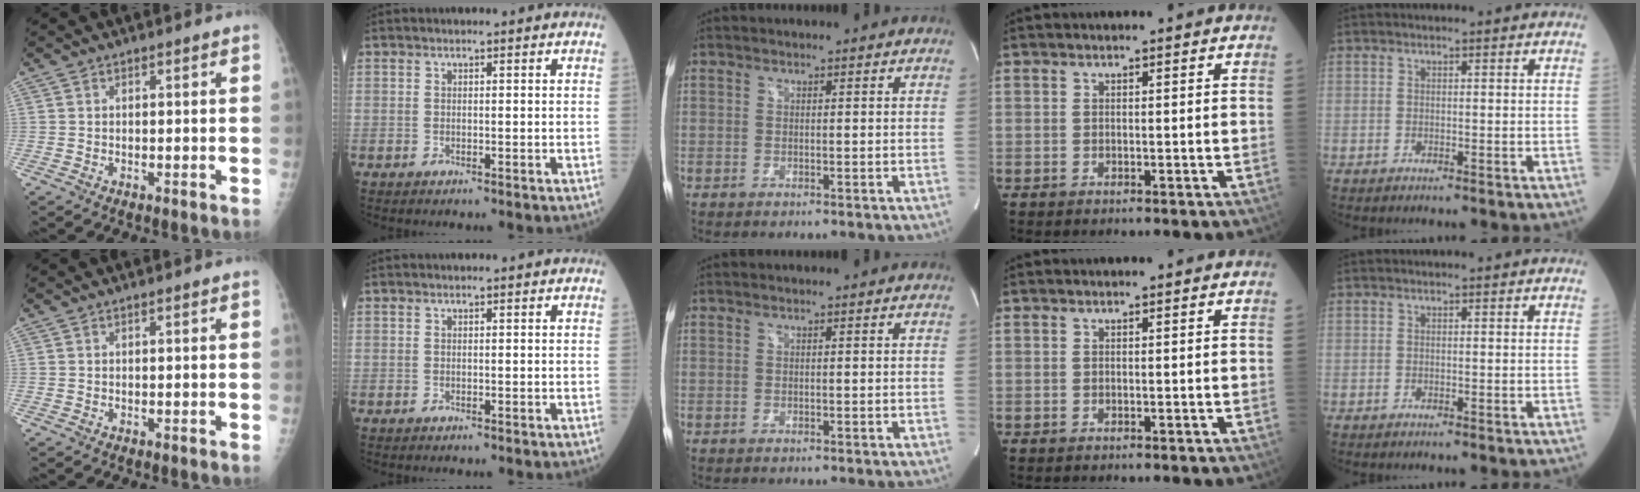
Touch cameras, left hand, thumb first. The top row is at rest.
{}